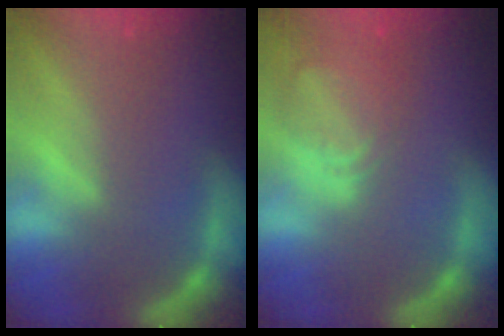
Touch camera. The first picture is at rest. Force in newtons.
{"total": 5.0}